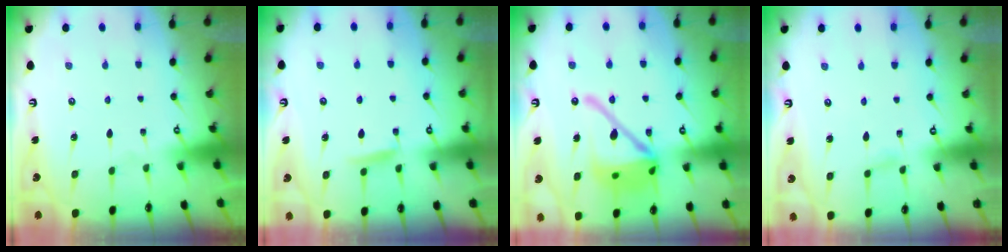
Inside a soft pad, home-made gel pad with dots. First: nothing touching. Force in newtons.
{"total": 5.2, "press": 5.2, "slide": 0.7}
{"total": 18.8, "press": 18.6, "slide": 3.0}
{"total": 2.3, "press": 2.3, "slide": 0.3}